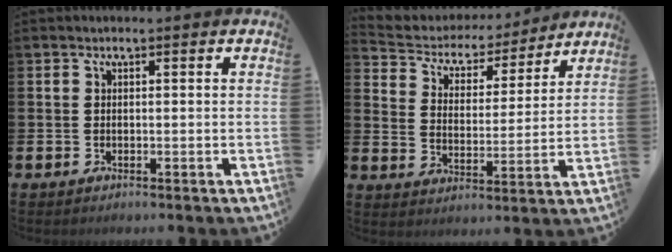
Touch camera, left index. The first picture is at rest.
{"total": 4.6, "force": [4.1, 2.2, 0.6], "torque": [-0.043, -0.034, 0.063]}